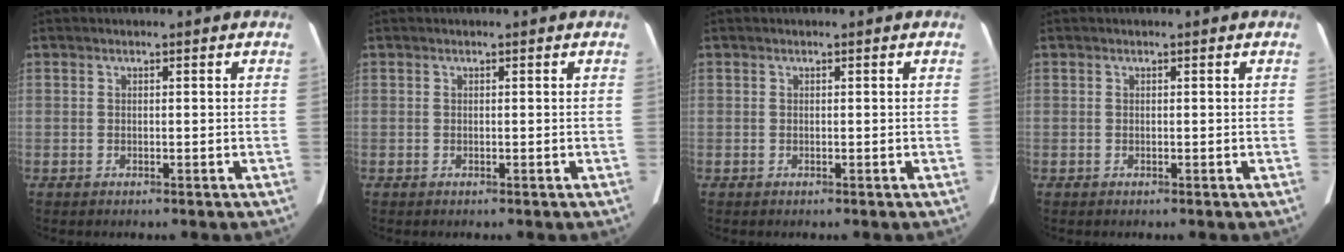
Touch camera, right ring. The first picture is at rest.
{"total": 0.0}
{"total": 0.0}
{"total": 0.0}